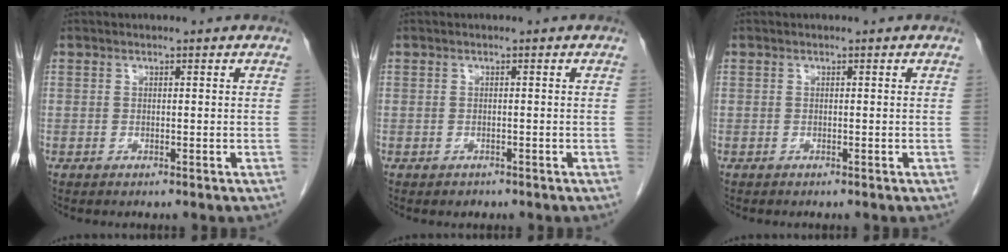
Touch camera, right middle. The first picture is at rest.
{"total": 0.8, "force": [-0.6, 0.6, 0.1], "torque": [-0.006, 0.001, -0.007]}
{"total": 0.0}